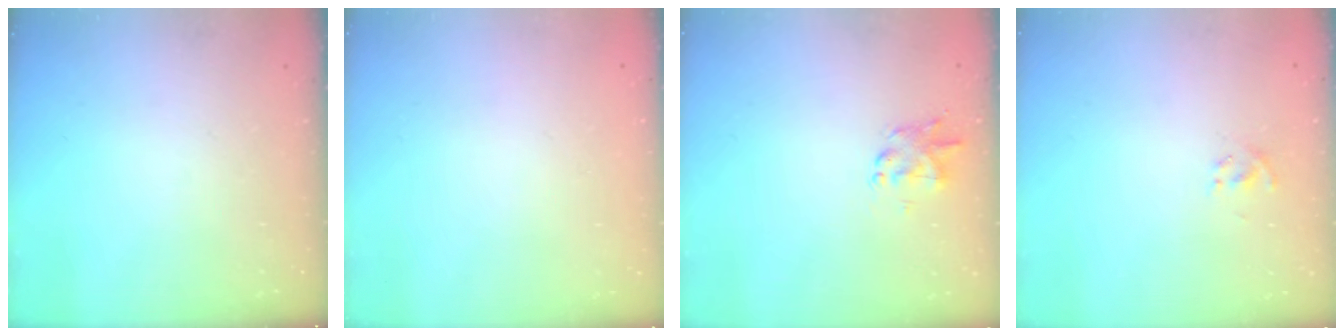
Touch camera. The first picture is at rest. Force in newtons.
{"total": 1.7, "press": 1.7, "slide": 0.2}
{"total": 1.4, "press": 1.3, "slide": 0.5}
{"total": 2.5, "press": 2.4, "slide": 0.8}